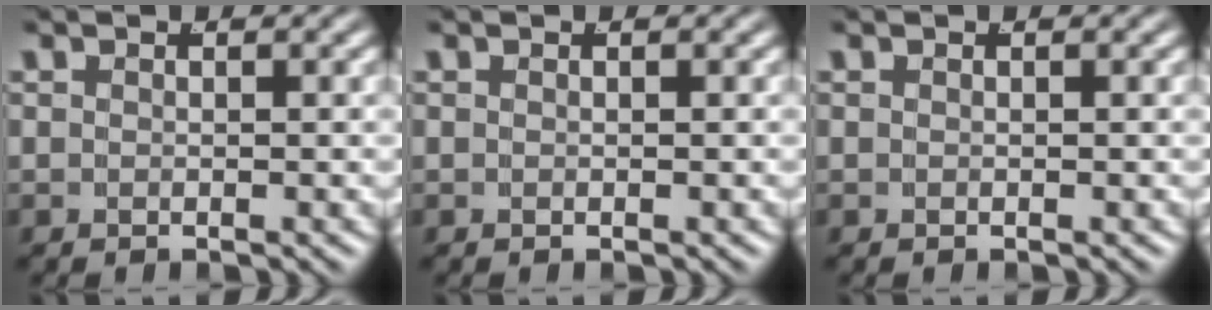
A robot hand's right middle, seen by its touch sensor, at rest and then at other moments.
{"total": 0.0}
{"total": 0.0}